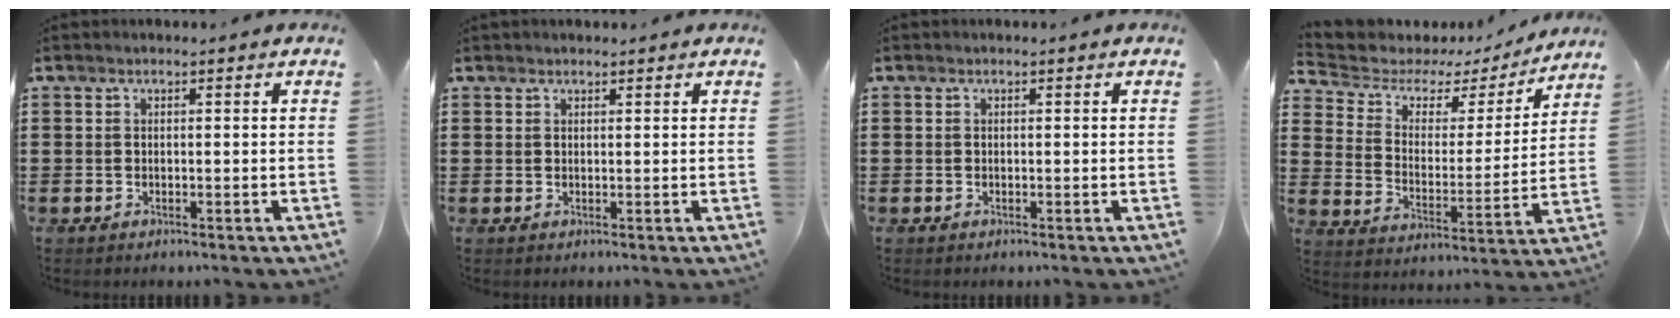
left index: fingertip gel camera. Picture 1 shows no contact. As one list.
[{"total": 0.7, "force": [0.7, 0.2, 0.1], "torque": [-0.003, 0.001, 0.014]}, {"total": 0.0}, {"total": 4.4, "force": [3.3, 2.6, 1.3], "torque": [-0.055, -0.023, 0.048]}]